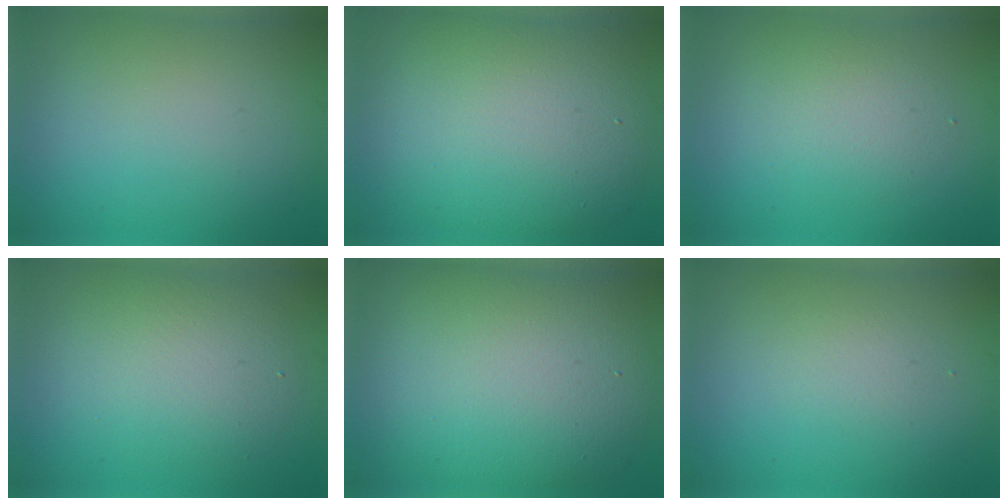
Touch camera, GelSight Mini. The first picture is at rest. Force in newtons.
{"total": 11.0, "press": 11.0, "slide": 0.2}
{"total": 2.7, "press": 2.7, "slide": 0.2}
{"total": 4.6, "press": 4.5, "slide": 0.6}
{"total": 12.1, "press": 12.1, "slide": 0.4}
{"total": 1.2, "press": 1.2, "slide": 0.0}